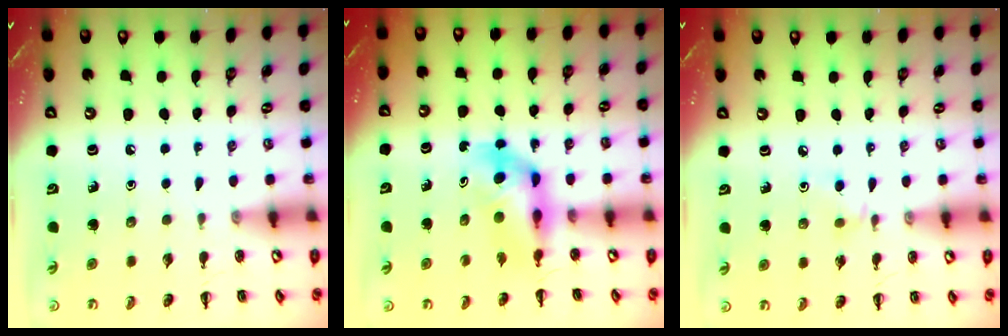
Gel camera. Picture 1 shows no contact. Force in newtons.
{"total": 5.4, "press": 5.3, "slide": 0.8}
{"total": 3.4, "press": 3.2, "slide": 1.2}